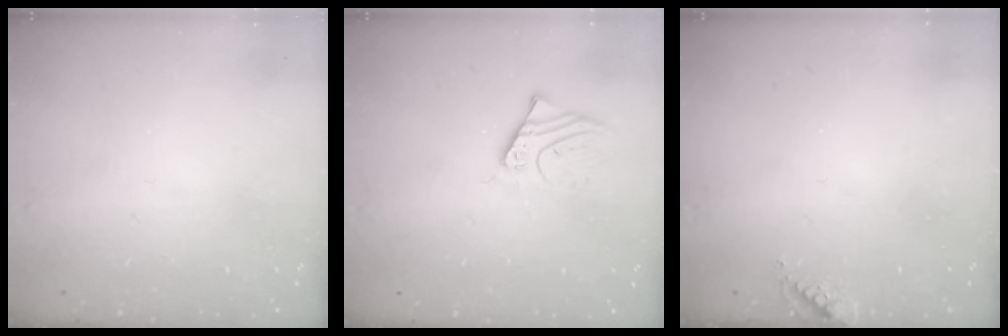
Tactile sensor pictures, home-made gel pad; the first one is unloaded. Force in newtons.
{"total": 1.5, "press": 1.5, "slide": 0.1}
{"total": 4.6, "press": 4.6, "slide": 0.5}